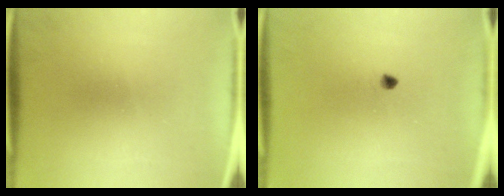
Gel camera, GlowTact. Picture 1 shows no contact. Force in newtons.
{"total": 1.1}